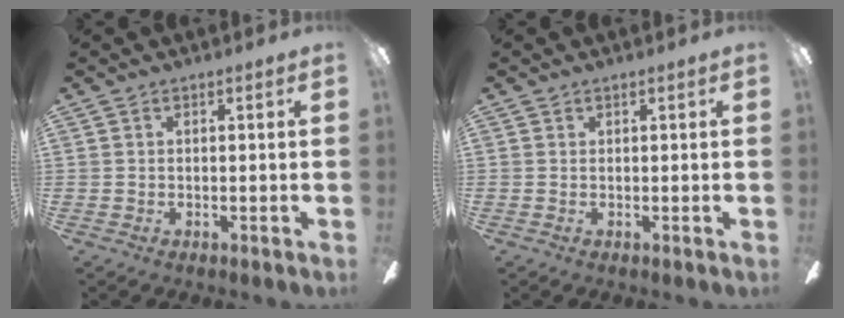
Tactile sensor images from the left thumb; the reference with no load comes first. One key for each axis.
{"total": 0.0}